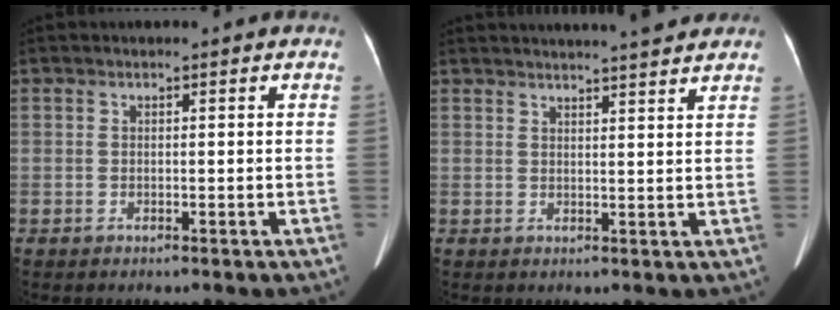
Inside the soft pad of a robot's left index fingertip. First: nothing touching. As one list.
[{"total": 11.6, "force": [10.7, 0.4, 4.4], "torque": [-0.062, 0.013, 0.128]}]